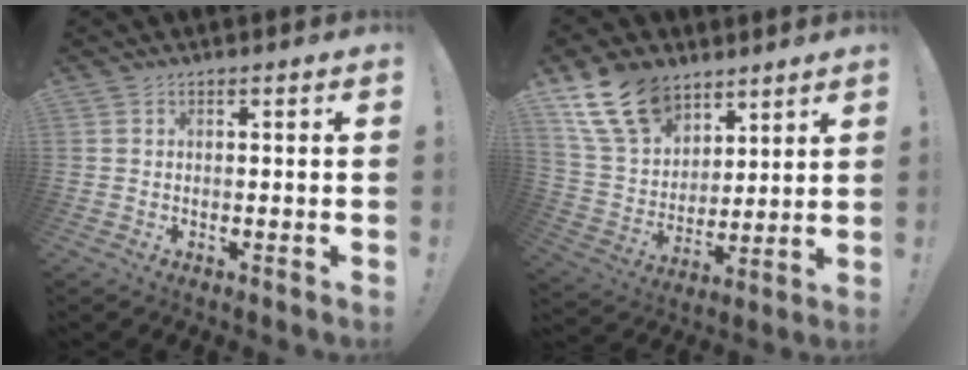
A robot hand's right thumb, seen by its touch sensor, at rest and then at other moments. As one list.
[{"total": 17.1, "force": [11.0, 10.8, 7.3], "torque": [-0.141, -0.062, 0.214]}]